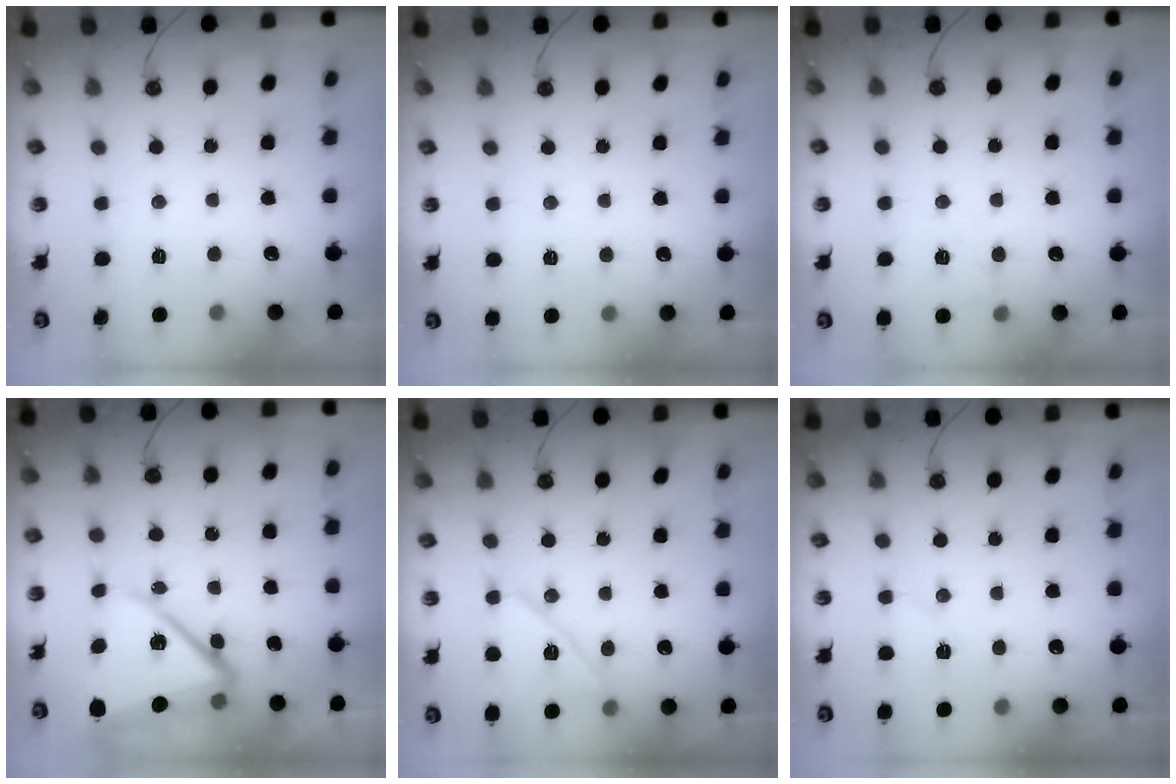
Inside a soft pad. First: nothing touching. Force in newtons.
{"total": 2.7, "press": 2.6, "slide": 0.7}
{"total": 8.8, "press": 5.7, "slide": 6.7}
{"total": 15.3, "press": 15.3, "slide": 1.5}
{"total": 12.7, "press": 9.2, "slide": 8.8}
{"total": 6.3, "press": 4.4, "slide": 4.5}